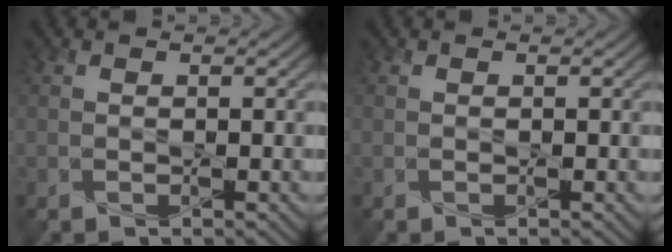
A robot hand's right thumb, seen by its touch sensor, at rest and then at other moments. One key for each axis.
{"total": 0.0}